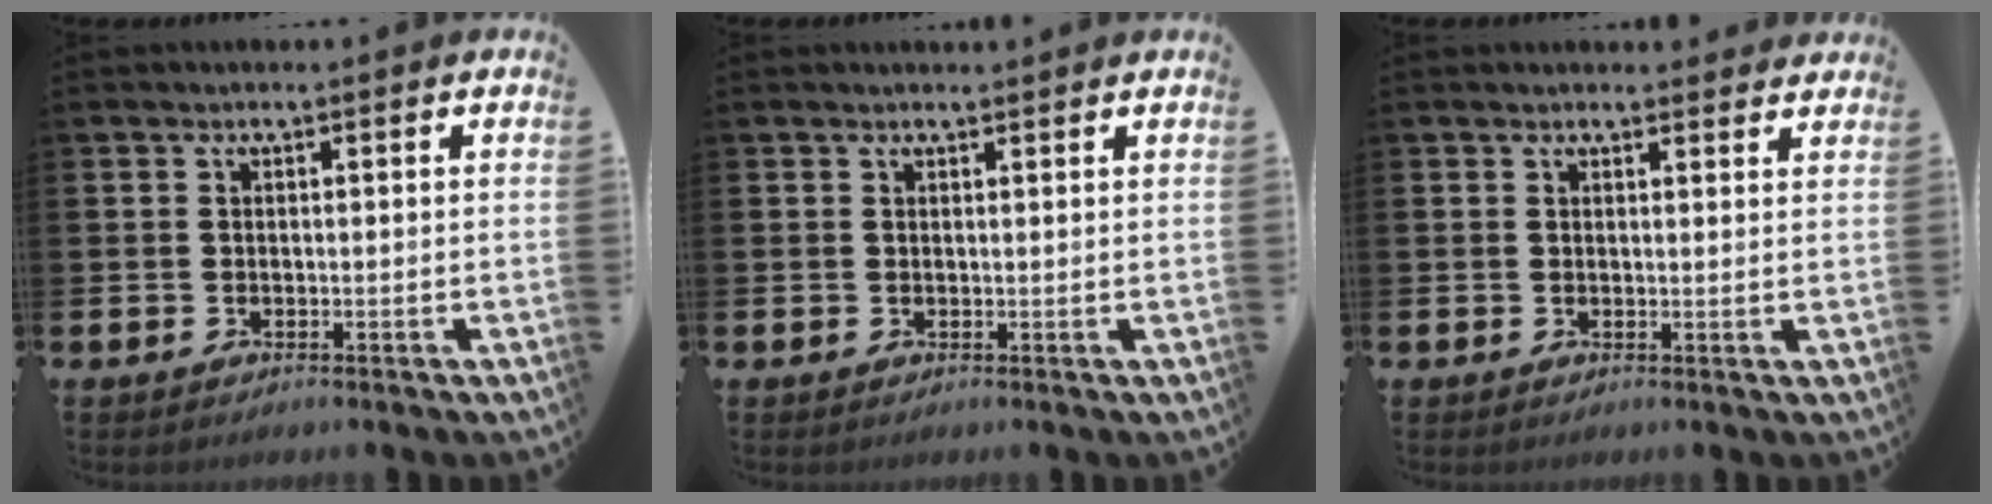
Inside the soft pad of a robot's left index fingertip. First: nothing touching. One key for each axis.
{"total": 0.8, "fx": 0.8, "fy": -0.1, "fz": 0.1, "tx": 0.011, "ty": -0.006, "tz": 0.012}
{"total": 1.7, "fx": 1.6, "fy": 0.4, "fz": -0.1, "tx": 0.012, "ty": -0.009, "tz": 0.028}